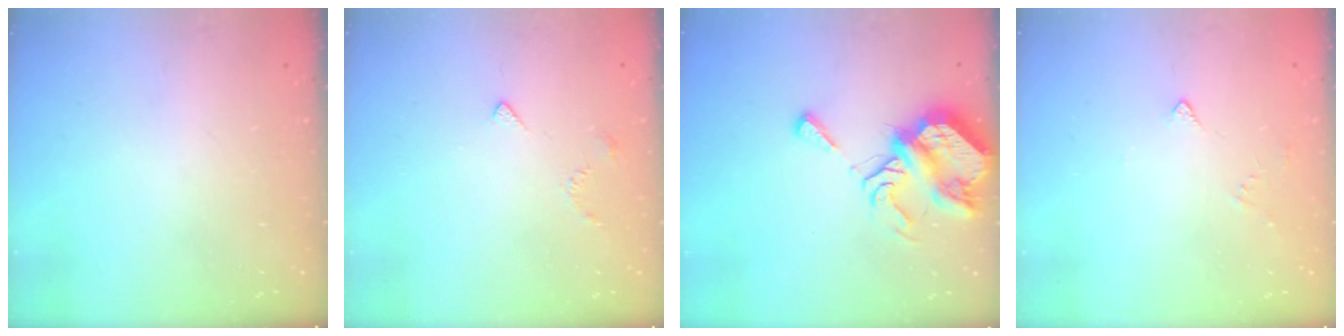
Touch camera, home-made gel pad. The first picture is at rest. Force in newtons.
{"total": 3.0, "press": 2.9, "slide": 0.8}
{"total": 9.6, "press": 9.6, "slide": 1.1}
{"total": 4.0, "press": 3.9, "slide": 0.6}